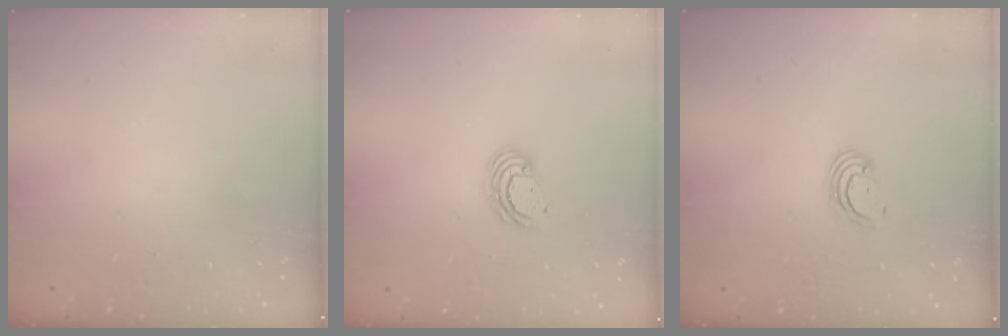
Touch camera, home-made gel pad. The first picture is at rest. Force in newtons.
{"total": 4.4, "press": 4.4, "slide": 0.0}
{"total": 2.3, "press": 2.3, "slide": 0.1}